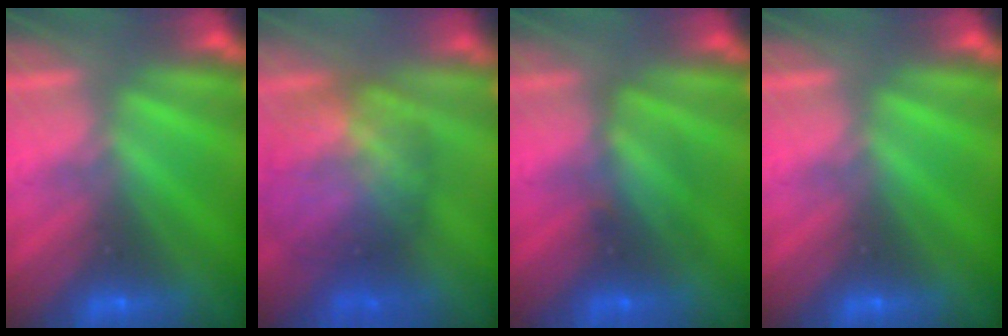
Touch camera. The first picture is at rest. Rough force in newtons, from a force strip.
{"total": 5.7}
{"total": 2.4}
{"total": 0.0}